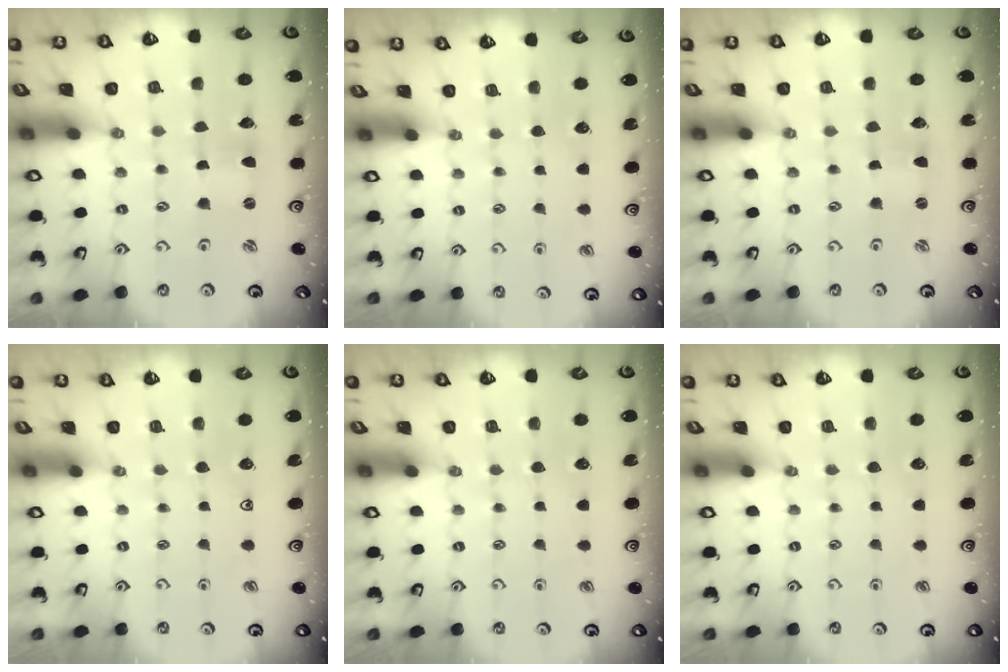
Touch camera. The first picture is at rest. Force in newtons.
{"total": 0.0}
{"total": 0.0}
{"total": 0.0}
{"total": 0.0}
{"total": 0.0}